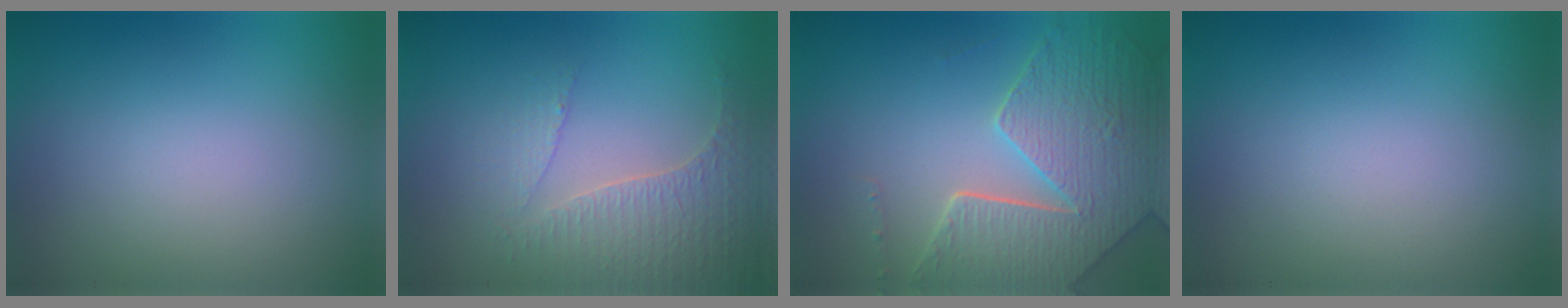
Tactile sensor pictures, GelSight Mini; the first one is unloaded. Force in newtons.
{"total": 3.4, "press": 3.2, "slide": 1.4}
{"total": 7.8, "press": 5.7, "slide": 5.3}
{"total": 0.0}